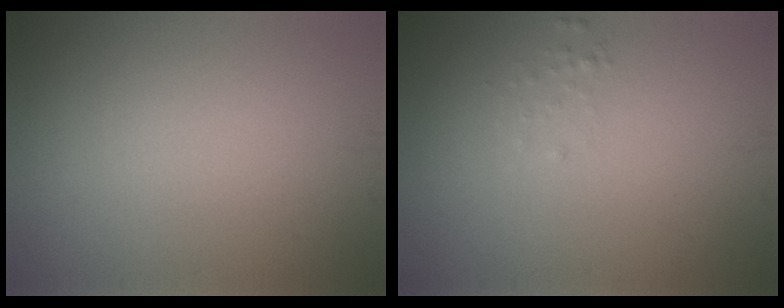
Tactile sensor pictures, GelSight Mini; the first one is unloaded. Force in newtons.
{"total": 0.6, "press": 0.6, "slide": 0.1}